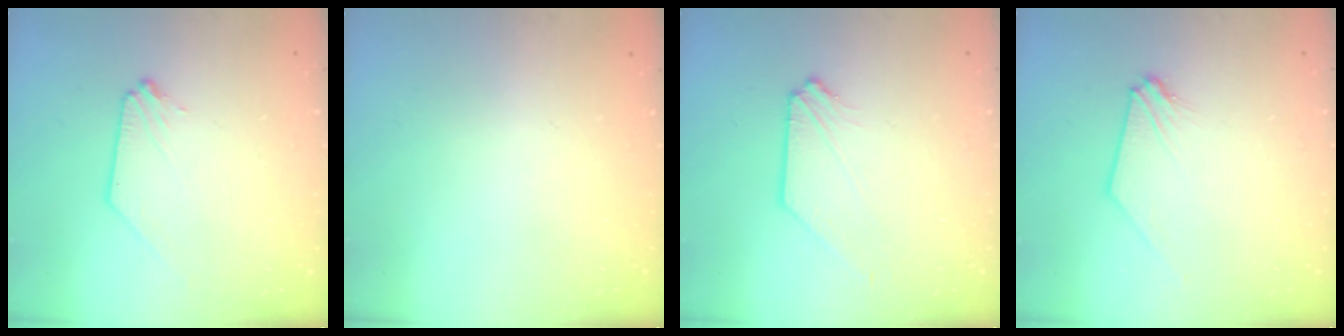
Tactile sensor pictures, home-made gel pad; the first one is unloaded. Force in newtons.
{"total": 0.7, "press": 0.7, "slide": 0.1}
{"total": 1.4, "press": 1.4, "slide": 0.2}
{"total": 0.0}